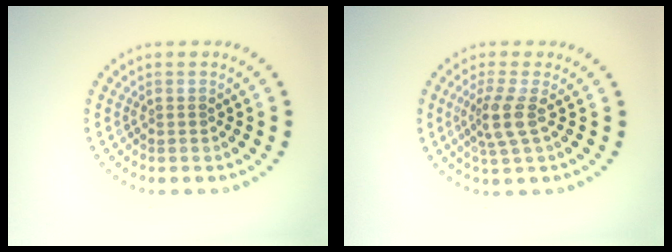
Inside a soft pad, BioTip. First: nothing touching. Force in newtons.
{"total": 2.7, "press": 2.1, "slide": 1.8}